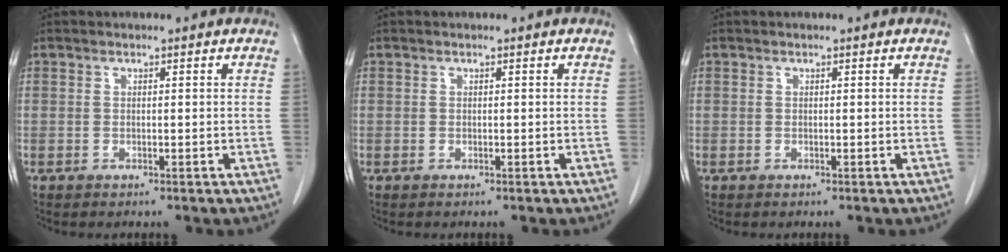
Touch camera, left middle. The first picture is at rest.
{"total": 0.0}
{"total": 0.0}